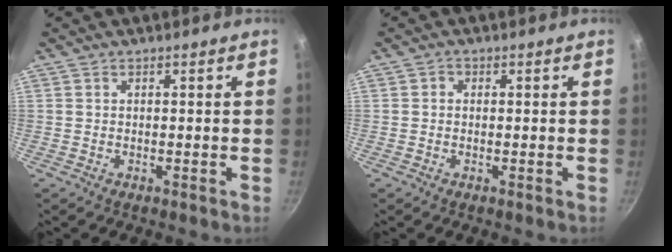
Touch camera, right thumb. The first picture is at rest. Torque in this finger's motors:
{"motor_torque": [-0.10, 0.03, -0.25, 0.07, 0.01]}